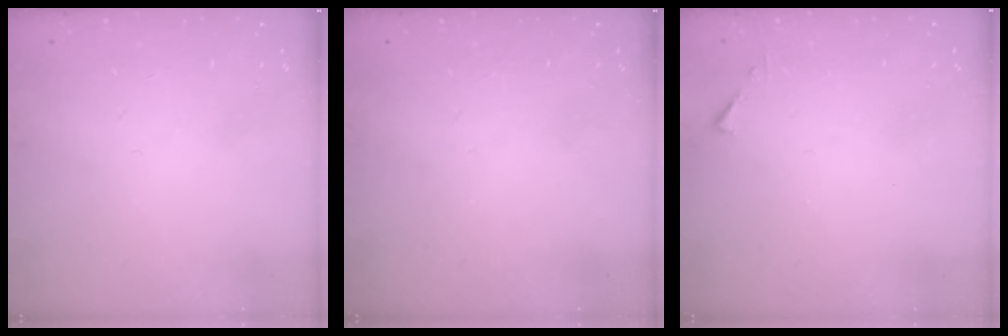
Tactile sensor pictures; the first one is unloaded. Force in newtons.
{"total": 0.0}
{"total": 3.2, "press": 3.2, "slide": 0.4}